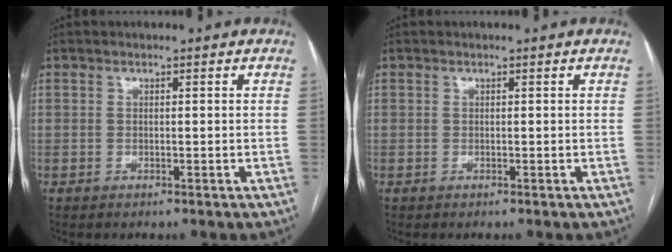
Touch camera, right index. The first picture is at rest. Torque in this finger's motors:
{"motor_torque": [0.00, 0.00, 0.00, 0.00]}